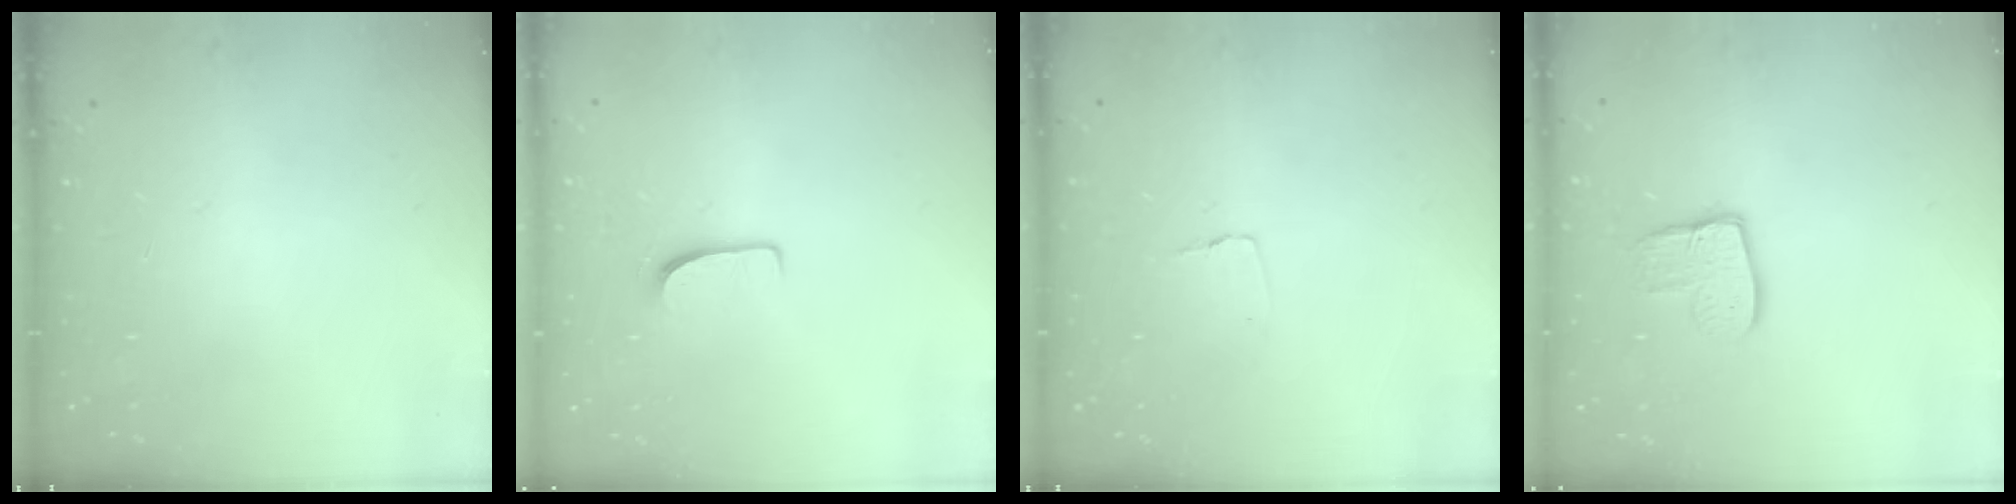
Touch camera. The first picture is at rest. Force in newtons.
{"total": 5.8, "press": 5.7, "slide": 0.5}
{"total": 2.6, "press": 2.6, "slide": 0.2}
{"total": 10.0, "press": 9.9, "slide": 0.7}